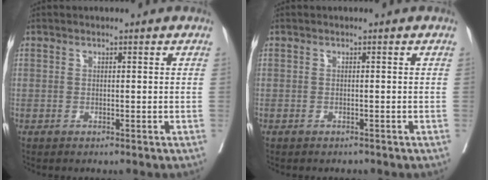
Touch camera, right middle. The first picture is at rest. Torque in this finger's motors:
{"motor_torque": [-0.10, 0.12, 0.00, -0.01]}